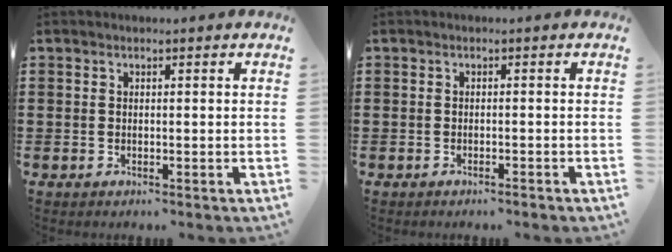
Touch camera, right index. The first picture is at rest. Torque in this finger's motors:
{"motor_torque": [0.95, 1.00, -0.12, -0.02]}